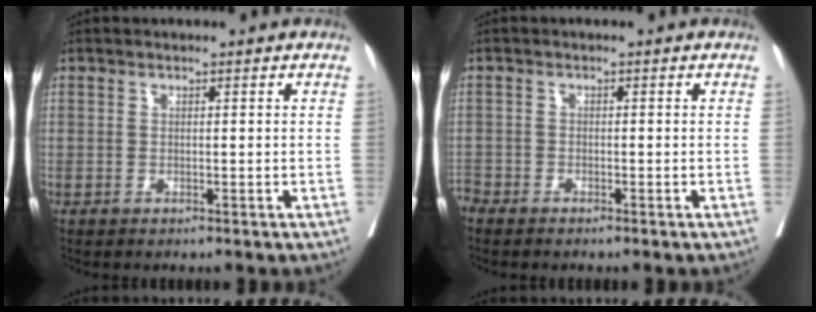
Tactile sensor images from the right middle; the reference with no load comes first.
{"total": 1.9, "force": [-1.8, 0.4, 0.1], "torque": [-0.006, -0.004, -0.034]}